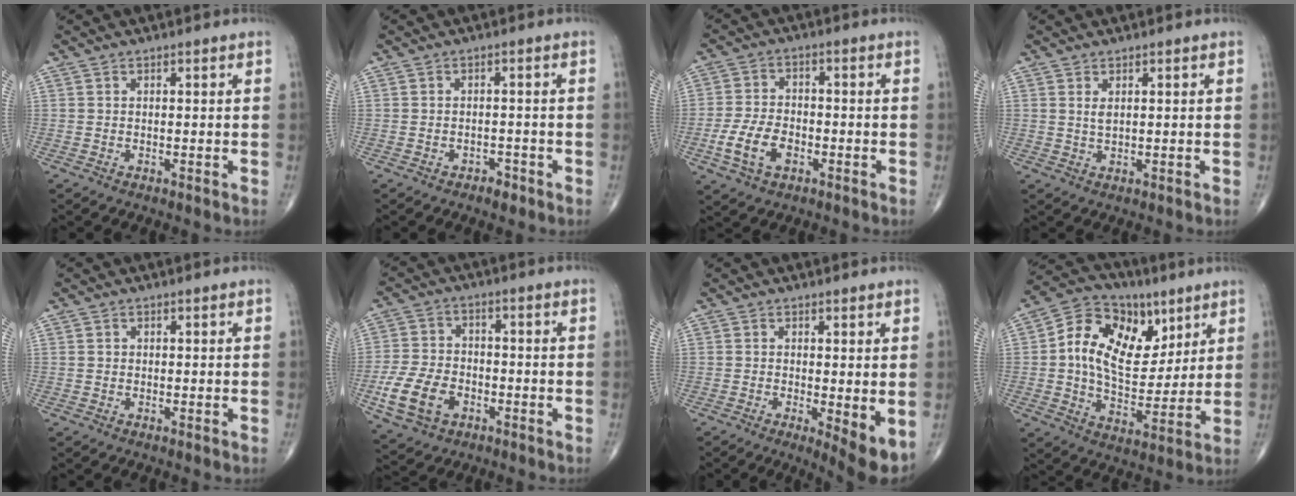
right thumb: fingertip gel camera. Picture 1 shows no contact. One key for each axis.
{"total": 2.1, "fx": -1.4, "fy": 1.3, "fz": 0.8, "tx": -0.009, "ty": 0.010, "tz": -0.018}
{"total": 8.2, "fx": -3.1, "fy": 5.0, "fz": 5.8, "tx": -0.119, "ty": 0.014, "tz": -0.059}
{"total": 1.4, "fx": 0.5, "fy": 0.5, "fz": 1.2, "tx": -0.024, "ty": -0.004, "tz": 0.014}
{"total": 0.6, "fx": -0.1, "fy": 0.6, "fz": 0.2, "tx": 0.000, "ty": 0.002, "tz": -0.002}
{"total": 10.8, "fx": -3.9, "fy": 7.4, "fz": 6.8, "tx": -0.130, "ty": 0.015, "tz": -0.073}
{"total": 6.0, "fx": -1.0, "fy": 1.7, "fz": 5.7, "tx": -0.085, "ty": -0.018, "tz": -0.015}
{"total": 17.8, "fx": 5.7, "fy": 12.0, "fz": 11.9, "tx": -0.172, "ty": -0.006, "tz": 0.100}